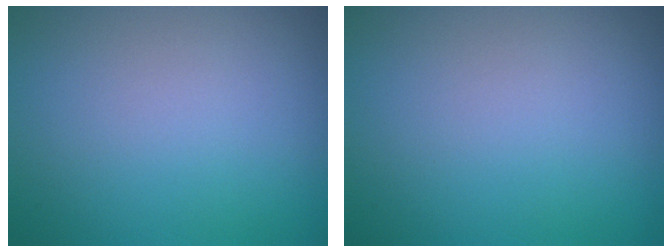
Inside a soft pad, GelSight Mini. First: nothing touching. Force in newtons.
{"total": 0.0}